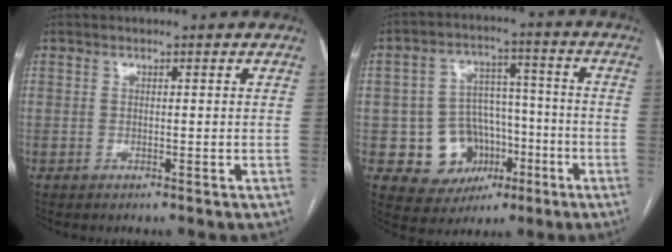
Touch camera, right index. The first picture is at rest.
{"total": 11.1, "force": [-3.4, 9.6, 4.3], "torque": [-0.060, 0.033, -0.037]}